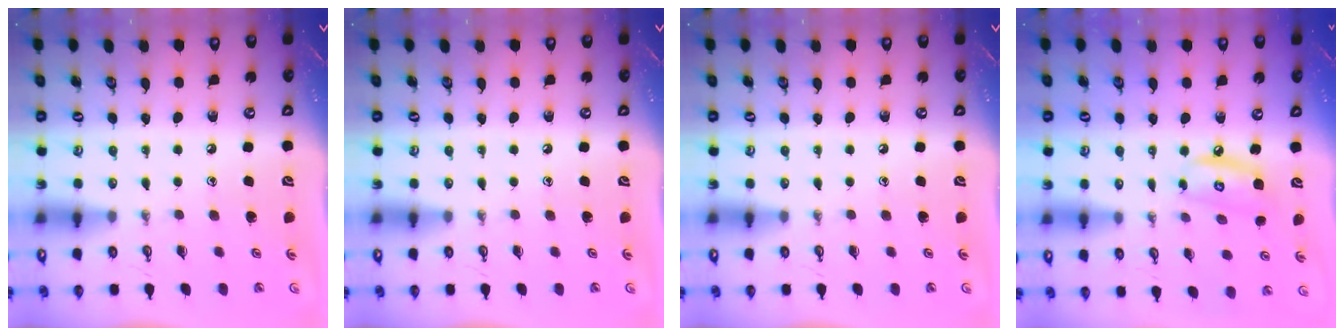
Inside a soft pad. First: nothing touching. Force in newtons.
{"total": 0.0}
{"total": 0.0}
{"total": 7.8, "press": 7.8, "slide": 0.6}